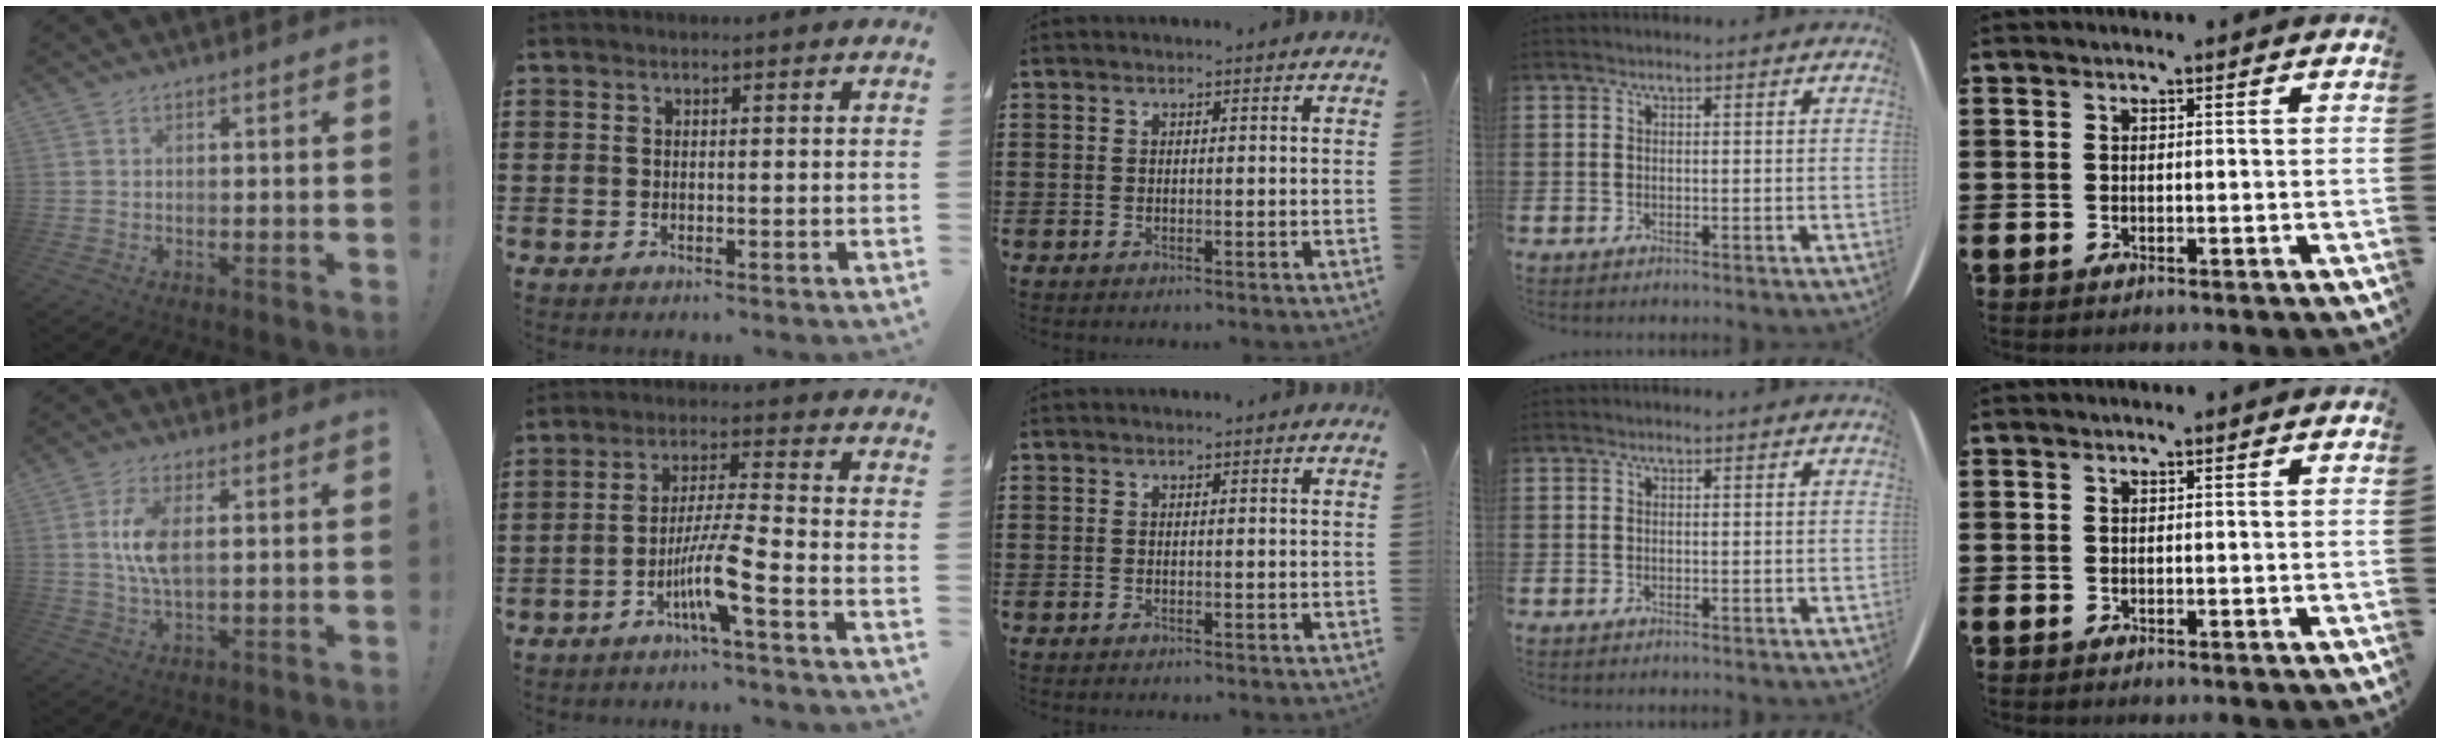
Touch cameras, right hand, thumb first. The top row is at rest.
{"thumb": {"total": 8.5, "force": [1.2, 3.6, 7.6], "torque": [-0.138, -0.012, 0.015]}, "index": {"total": 7.6, "force": [-3.9, 0.0, 6.5], "torque": [-0.135, -0.012, -0.077]}}